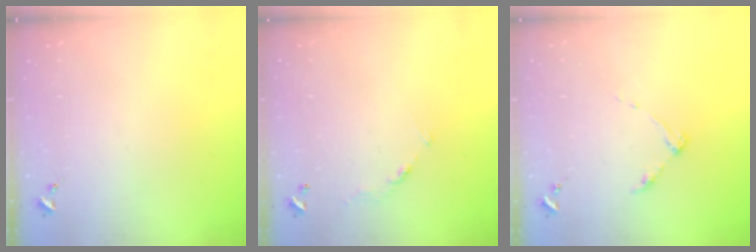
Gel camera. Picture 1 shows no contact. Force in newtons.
{"total": 6.0, "press": 6.0, "slide": 0.4}
{"total": 4.9, "press": 4.8, "slide": 0.7}